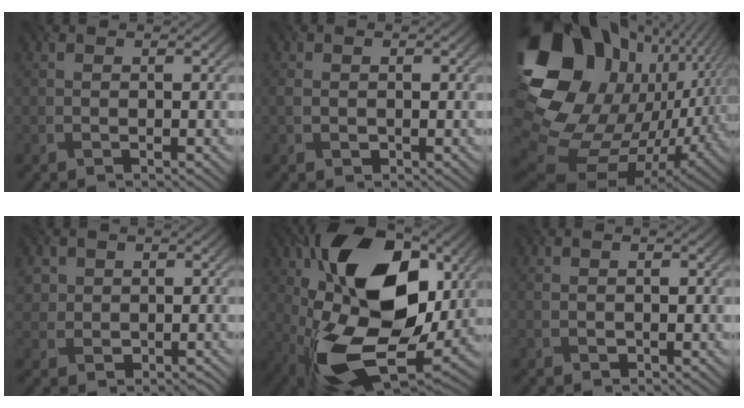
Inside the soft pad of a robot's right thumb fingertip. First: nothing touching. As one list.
[{"total": 1.8, "force": [-0.2, 1.5, 1.0], "torque": [-0.023, -0.004, -0.001]}, {"total": 20.8, "force": [4.3, 15.4, 13.3], "torque": [-0.304, -0.031, 0.117]}, {"total": 3.2, "force": [0.7, 3.1, 0.7], "torque": [-0.022, -0.001, 0.014]}, {"total": 19.5, "force": [1.8, 11.6, 15.5], "torque": [-0.280, -0.013, 0.014]}, {"total": 1.3, "force": [-0.2, 1.1, 0.8], "torque": [-0.014, -0.003, 0.002]}]